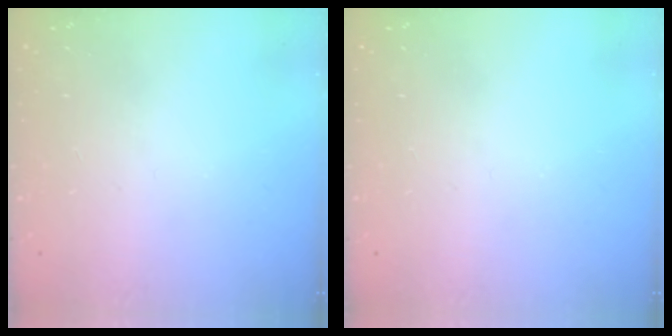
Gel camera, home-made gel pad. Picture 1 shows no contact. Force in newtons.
{"total": 0.0}